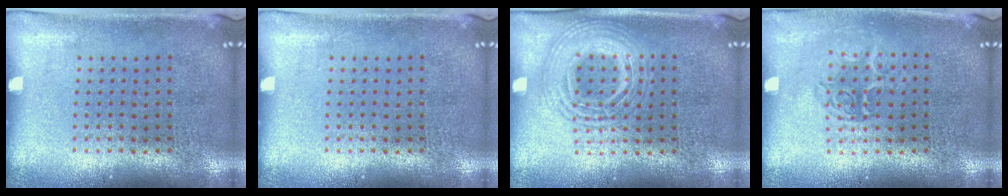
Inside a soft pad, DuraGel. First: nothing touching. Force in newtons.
{"total": 0.0}
{"total": 2.3, "press": 2.3, "slide": 0.3}
{"total": 1.2, "press": 1.1, "slide": 0.5}